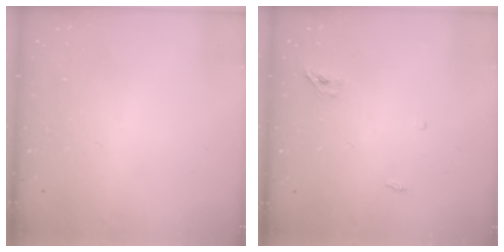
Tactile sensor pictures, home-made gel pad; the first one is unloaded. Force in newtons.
{"total": 3.7, "press": 3.6, "slide": 1.0}